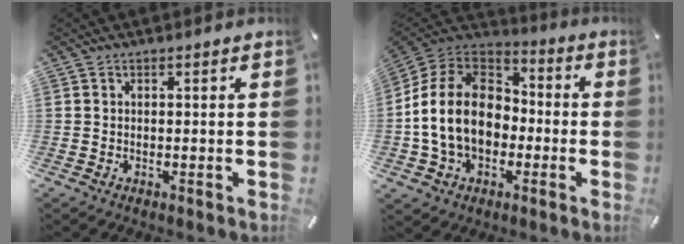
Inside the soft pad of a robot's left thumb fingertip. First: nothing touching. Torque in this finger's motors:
{"motor_torque": [0.89, 2.69, 2.31, 0.45, 0.69]}